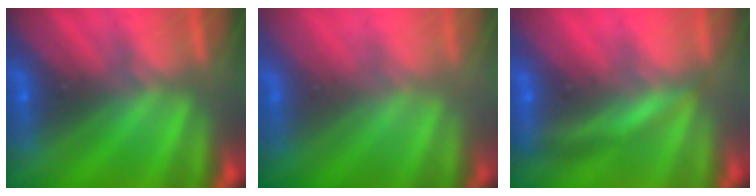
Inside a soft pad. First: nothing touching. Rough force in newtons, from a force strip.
{"total": 2.9}
{"total": 3.9}